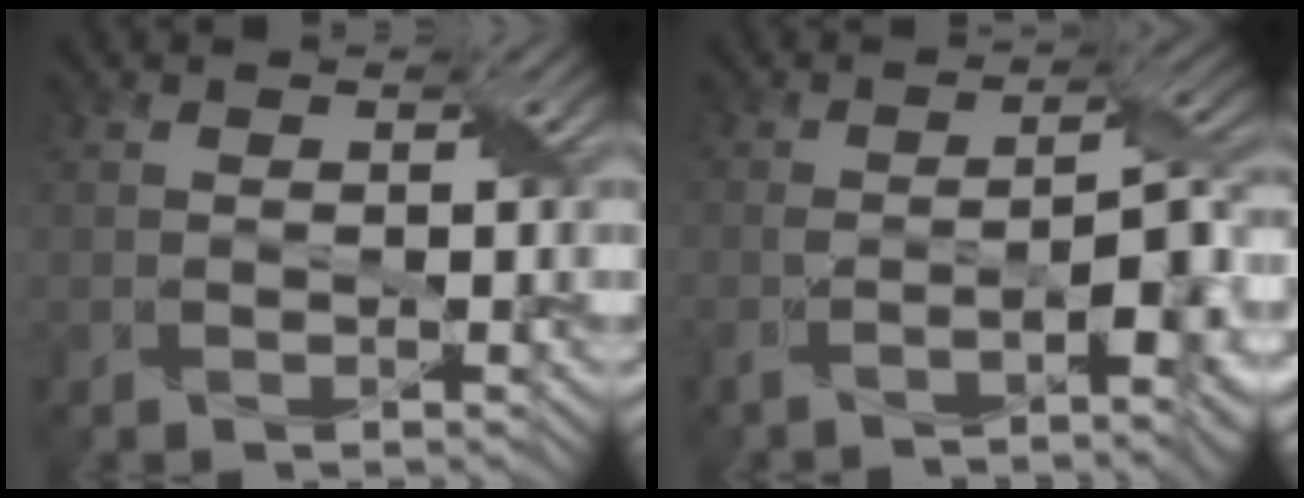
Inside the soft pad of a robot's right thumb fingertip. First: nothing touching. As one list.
[{"total": 9.3, "force": [-4.1, 2.0, 8.0], "torque": [-0.126, -0.006, -0.074]}]